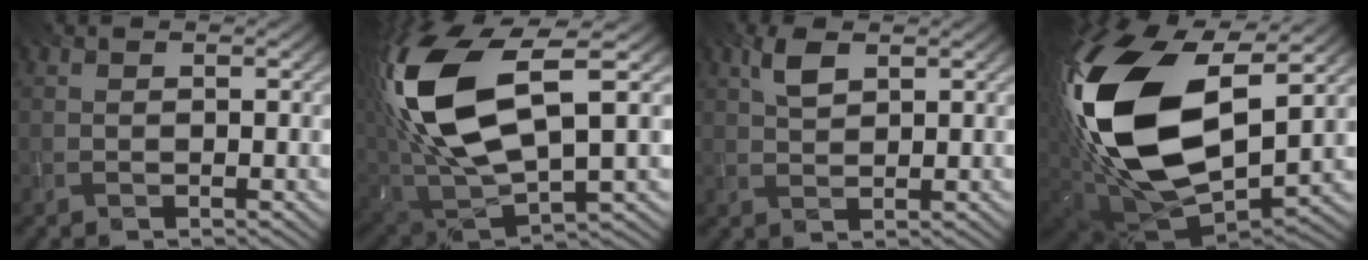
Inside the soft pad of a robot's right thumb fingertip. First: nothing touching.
{"total": 16.9, "force": [3.7, 8.6, 14.1], "torque": [-0.335, 0.005, 0.076]}
{"total": 3.0, "force": [1.6, 1.3, 2.2], "torque": [-0.053, 0.004, 0.033]}
{"total": 20.3, "force": [3.2, 12.1, 16.0], "torque": [-0.384, -0.025, 0.064]}